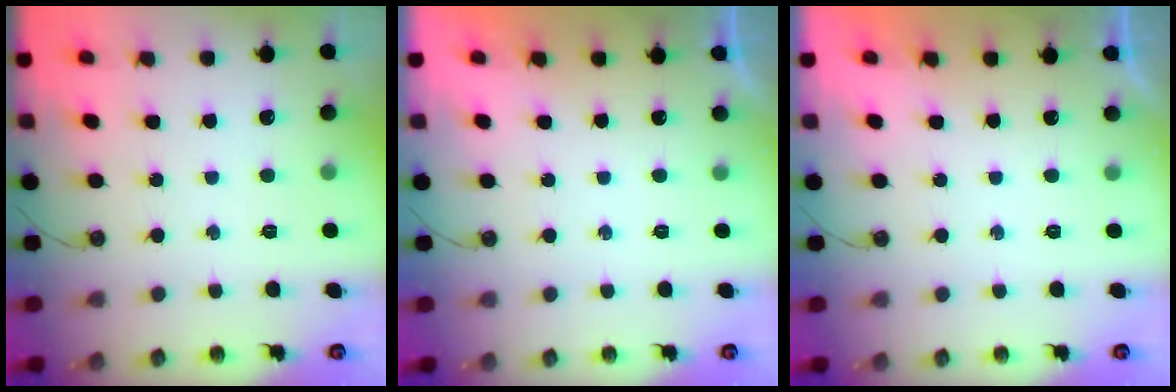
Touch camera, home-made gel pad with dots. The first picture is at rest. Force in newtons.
{"total": 0.0}
{"total": 0.0}